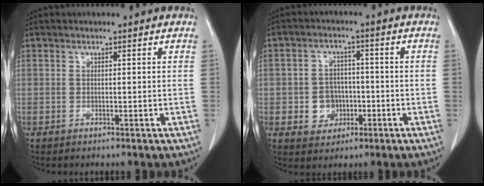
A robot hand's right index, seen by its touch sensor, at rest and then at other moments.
{"total": 5.2, "force": [-1.3, 4.7, 1.9], "torque": [-0.029, 0.011, -0.013]}